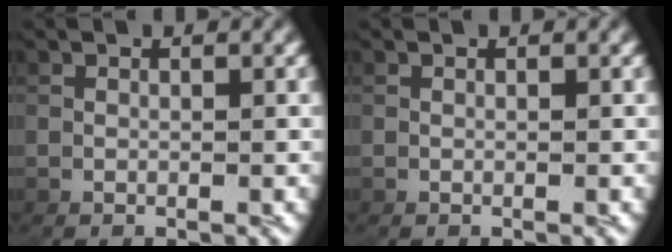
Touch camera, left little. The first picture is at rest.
{"total": 0.0}